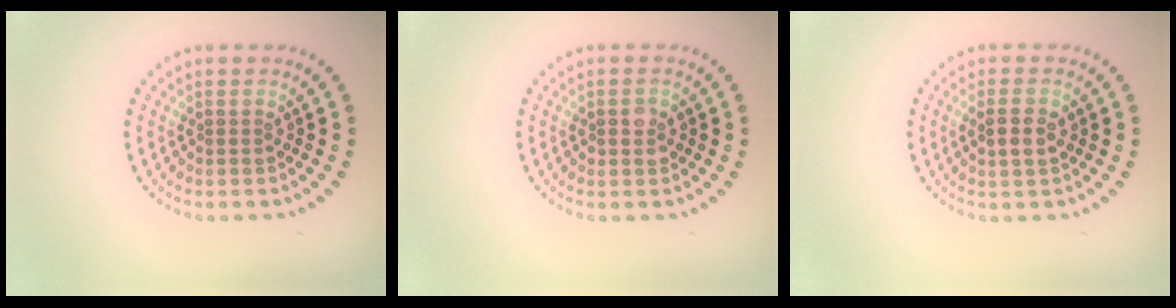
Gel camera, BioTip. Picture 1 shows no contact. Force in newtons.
{"total": 1.1, "press": 1.1, "slide": 0.1}
{"total": 2.1, "press": 2.0, "slide": 0.7}